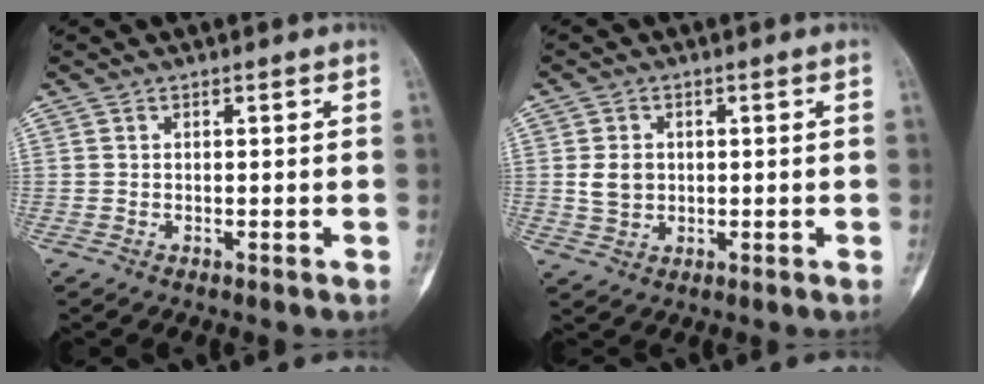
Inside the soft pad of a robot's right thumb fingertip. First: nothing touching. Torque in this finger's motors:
{"motor_torque": [0.65, 0.39, 0.20, -0.31, 0.07]}